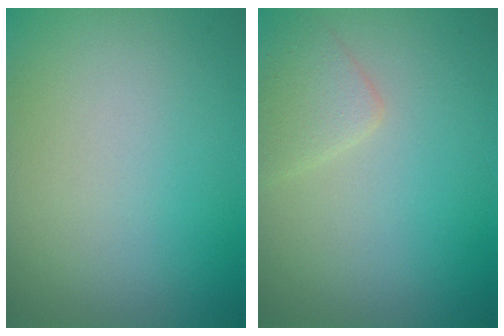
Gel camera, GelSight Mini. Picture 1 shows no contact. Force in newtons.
{"total": 2.0, "press": 2.0, "slide": 0.0}